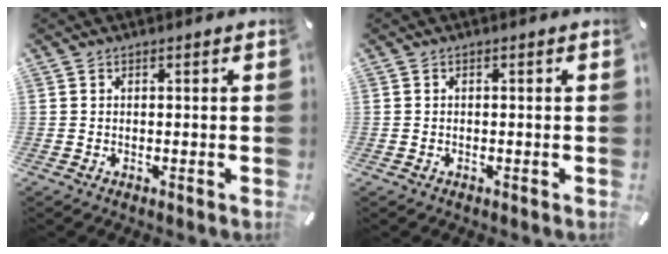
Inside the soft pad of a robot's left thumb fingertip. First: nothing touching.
{"total": 0.6, "force": [-0.3, 0.5, 0.3], "torque": [-0.004, 0.002, -0.006]}